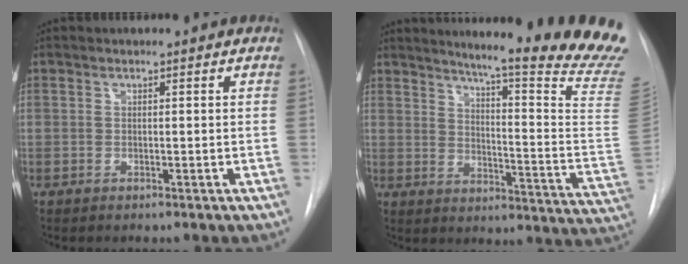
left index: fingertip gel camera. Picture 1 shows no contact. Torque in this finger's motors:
{"motor_torque": [0.47, -0.53, 0.37, 0.09]}